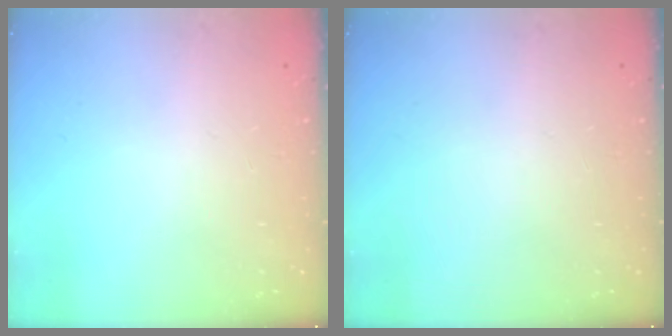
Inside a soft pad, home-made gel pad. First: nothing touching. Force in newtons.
{"total": 0.0}